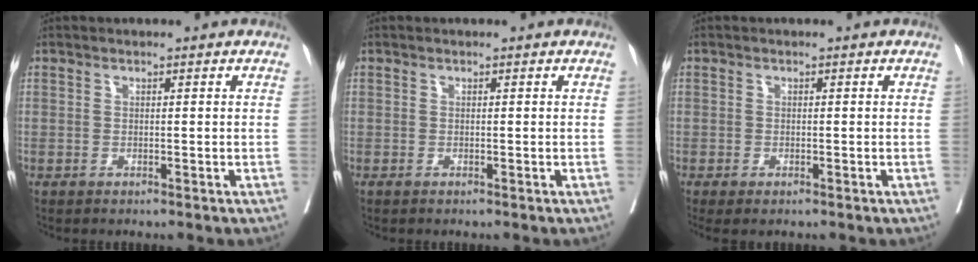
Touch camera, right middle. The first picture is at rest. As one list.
[{"total": 0.0}, {"total": 2.4, "force": [-1.7, 0.8, 1.5], "torque": [-0.021, -0.008, -0.023]}]